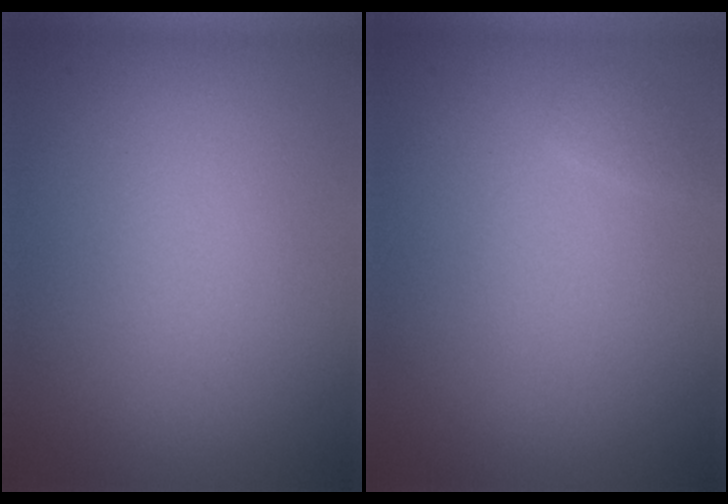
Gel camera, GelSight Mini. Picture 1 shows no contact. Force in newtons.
{"total": 0.6, "press": 0.6, "slide": 0.0}